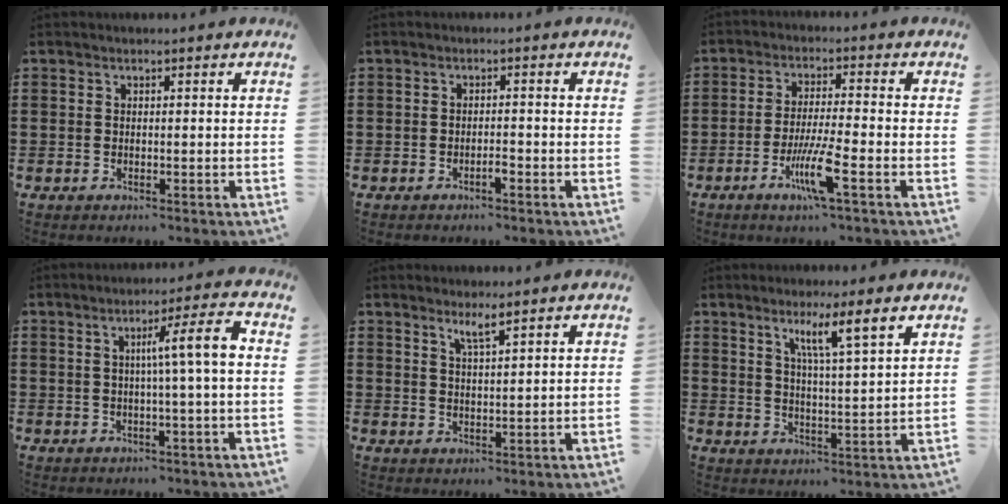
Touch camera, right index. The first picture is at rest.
{"total": 1.3, "force": [-1.0, 0.2, 0.9], "torque": [-0.020, -0.004, -0.017]}
{"total": 7.4, "force": [-3.5, 0.5, 6.5], "torque": [-0.130, -0.013, -0.067]}
{"total": 7.4, "force": [0.6, 0.0, 7.4], "torque": [-0.122, -0.004, -0.003]}
{"total": 2.8, "force": [2.1, 0.1, 1.9], "torque": [-0.040, 0.001, 0.037]}
{"total": 6.5, "force": [3.6, -0.3, 5.5], "torque": [-0.101, -0.006, 0.054]}